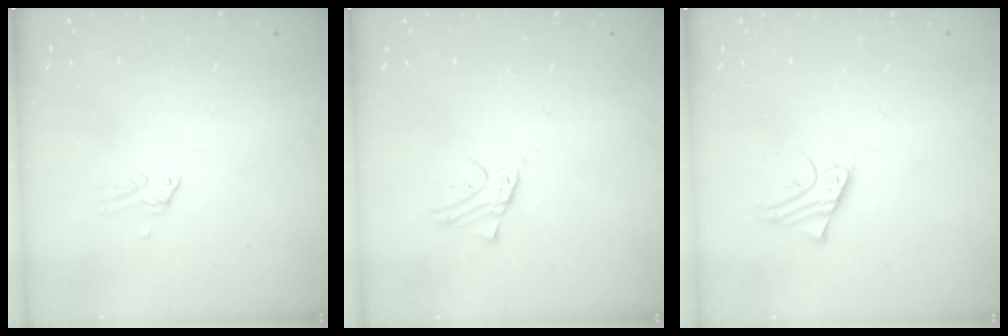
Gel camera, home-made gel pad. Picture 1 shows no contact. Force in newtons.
{"total": 1.5, "press": 1.5, "slide": 0.0}
{"total": 2.4, "press": 2.4, "slide": 0.1}